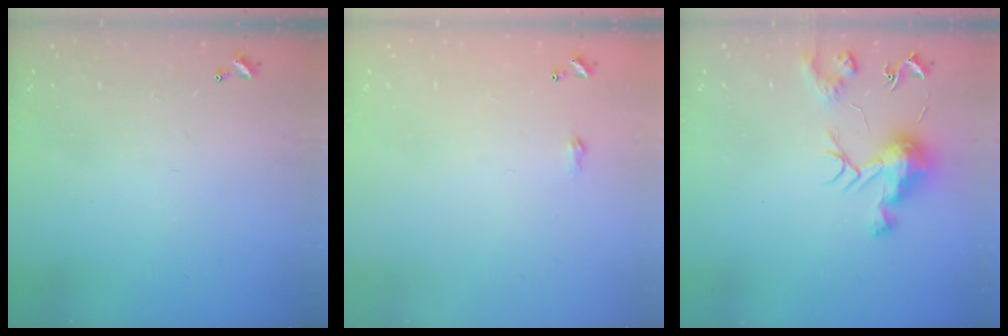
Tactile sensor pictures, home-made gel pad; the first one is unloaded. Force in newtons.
{"total": 1.8, "press": 1.8, "slide": 0.3}
{"total": 10.0, "press": 10.0, "slide": 0.6}